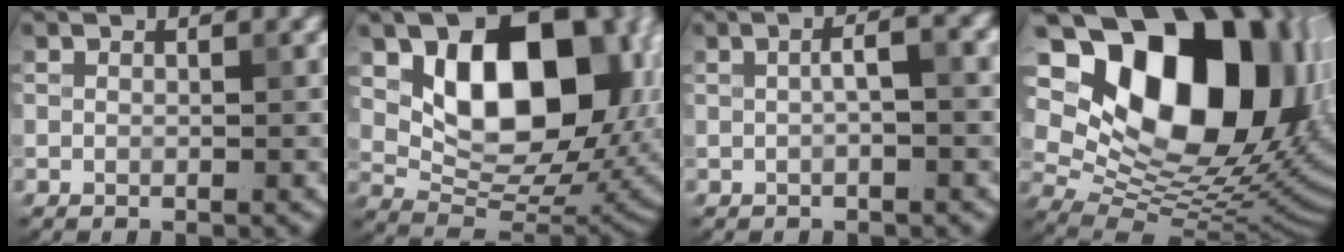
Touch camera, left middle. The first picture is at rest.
{"total": 13.5, "force": [3.2, 8.6, 9.9], "torque": [-0.126, -0.013, 0.065]}
{"total": 2.6, "force": [-0.1, 0.7, 2.5], "torque": [-0.044, 0.016, 0.002]}
{"total": 19.0, "force": [6.2, 11.7, 13.6], "torque": [-0.201, 0.025, 0.123]}